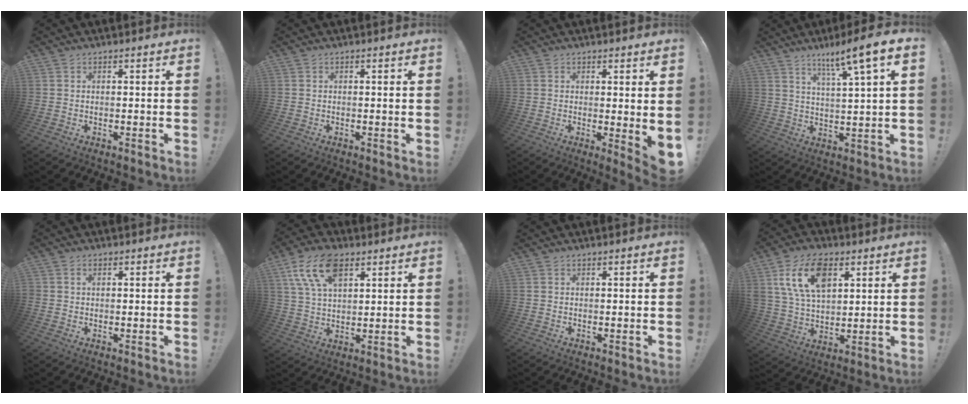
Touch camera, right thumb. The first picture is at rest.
{"total": 0.0}
{"total": 4.7, "force": [1.3, 0.8, 4.4], "torque": [-0.048, -0.022, 0.026]}
{"total": 9.5, "force": [5.9, -0.2, 7.5], "torque": [-0.119, -0.035, 0.087]}
{"total": 0.7, "force": [0.1, 0.7, 0.3], "torque": [-0.013, 0.005, 0.004]}
{"total": 14.3, "force": [7.1, 7.7, 9.8], "torque": [-0.188, -0.018, 0.130]}
{"total": 0.0}
{"total": 15.6, "force": [6.7, 9.6, 10.3], "torque": [-0.197, -0.010, 0.124]}